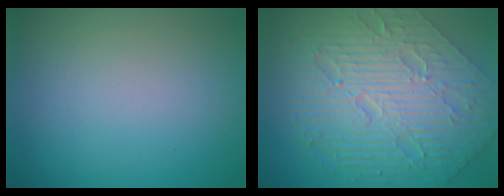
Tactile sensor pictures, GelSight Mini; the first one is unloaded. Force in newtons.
{"total": 10.5, "press": 7.2, "slide": 7.7}